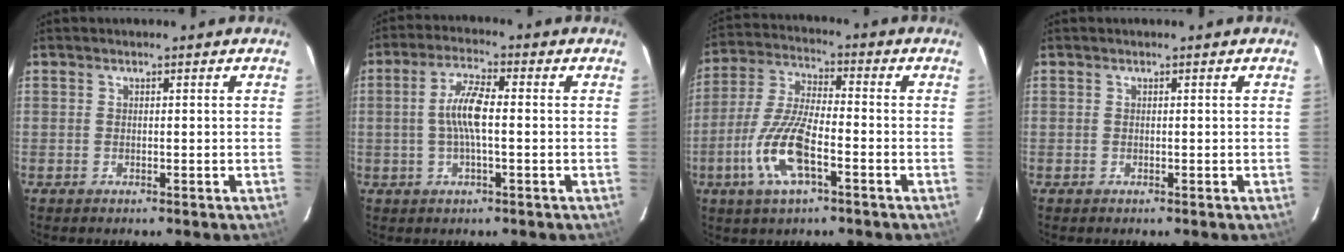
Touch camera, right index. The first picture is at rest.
{"total": 6.5, "force": [-0.3, 1.3, 6.4], "torque": [-0.125, 0.008, -0.006]}
{"total": 12.5, "force": [-5.0, 3.8, 10.8], "torque": [-0.235, -0.006, -0.100]}
{"total": 0.0}